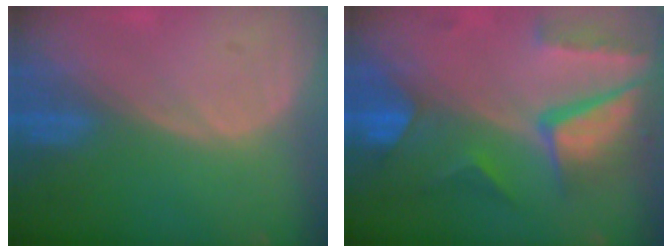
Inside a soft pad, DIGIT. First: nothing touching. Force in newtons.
{"total": 10.4, "press": 8.8, "slide": 5.5}